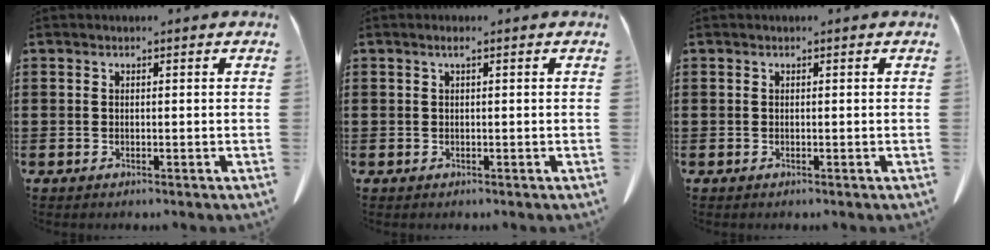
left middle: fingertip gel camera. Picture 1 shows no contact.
{"total": 0.7, "force": [0.1, 0.1, 0.7], "torque": [-0.014, 0.001, 0.002]}
{"total": 0.0}